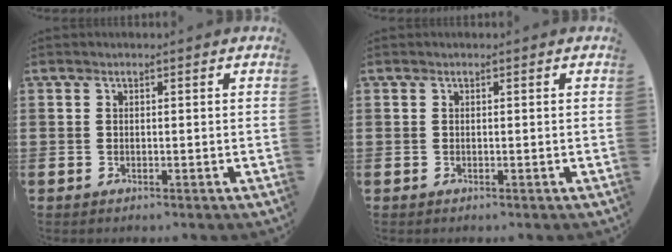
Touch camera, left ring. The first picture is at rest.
{"total": 0.0}